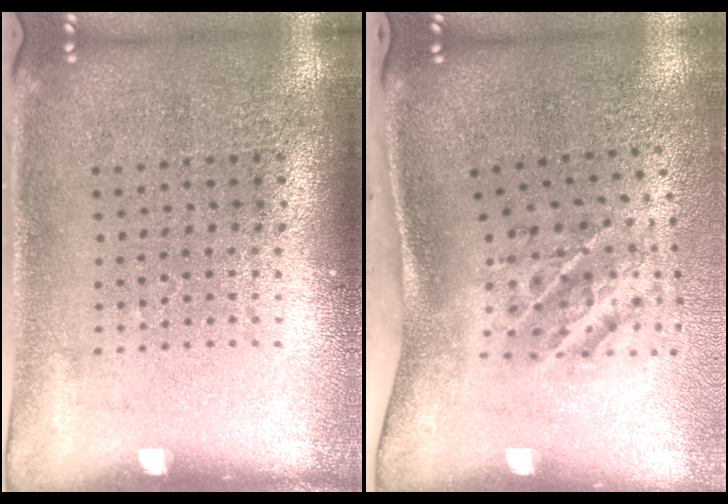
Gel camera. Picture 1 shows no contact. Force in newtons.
{"total": 2.2, "press": 1.3, "slide": 1.9}